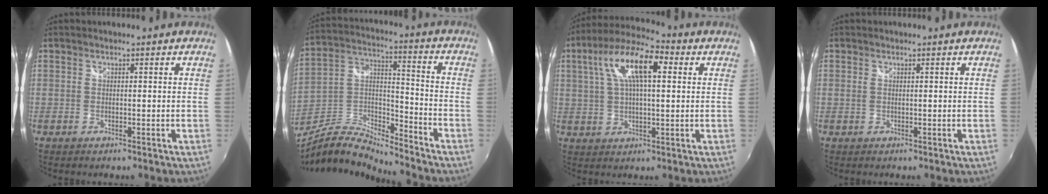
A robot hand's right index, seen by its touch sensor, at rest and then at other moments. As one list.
[{"total": 12.6, "force": [-11.0, 2.1, 5.8], "torque": [-0.128, 0.000, -0.218]}, {"total": 13.4, "force": [4.2, 5.0, 11.7], "torque": [-0.218, 0.031, 0.065]}, {"total": 0.5, "force": [0.3, 0.2, 0.4], "torque": [-0.010, 0.000, 0.004]}]